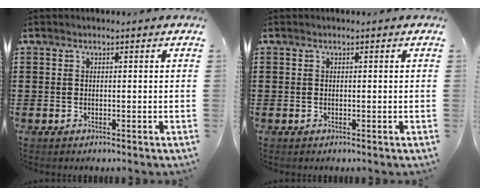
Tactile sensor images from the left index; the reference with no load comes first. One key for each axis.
{"total": 0.0}